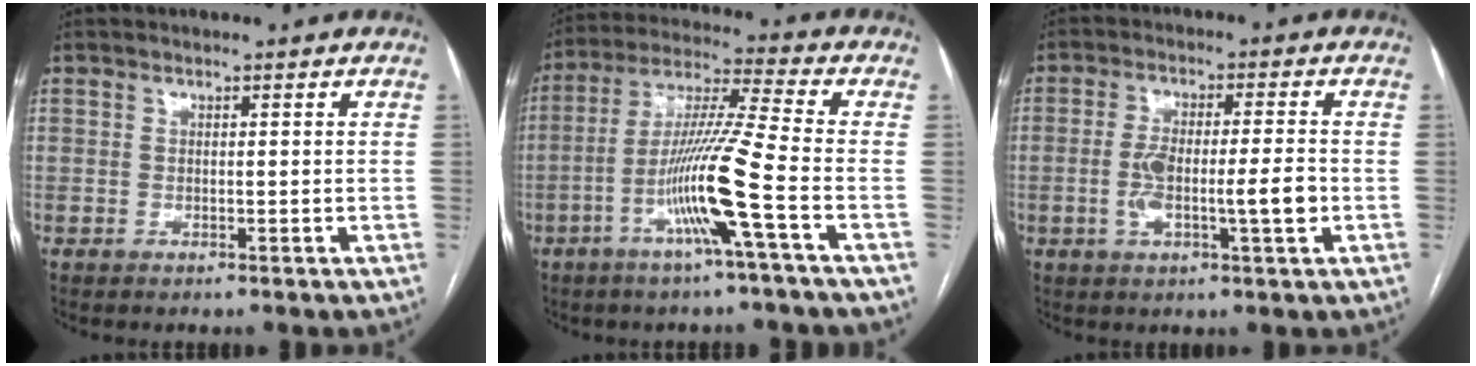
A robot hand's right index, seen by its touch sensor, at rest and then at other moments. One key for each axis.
{"total": 12.7, "fx": -4.6, "fy": -1.6, "fz": 11.8, "tx": -0.228, "ty": -0.002, "tz": -0.094}
{"total": 8.1, "fx": -1.6, "fy": 1.3, "fz": 7.8, "tx": -0.141, "ty": 0.007, "tz": -0.027}